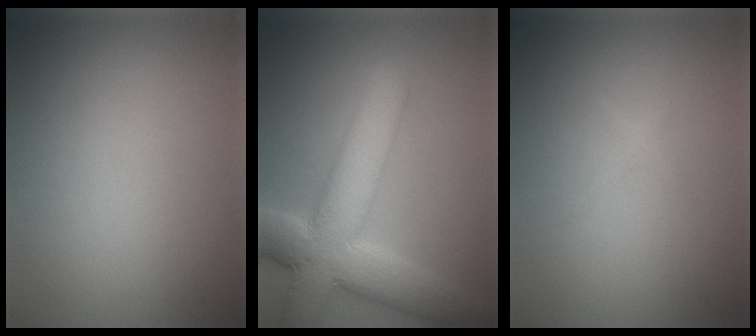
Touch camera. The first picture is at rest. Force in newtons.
{"total": 10.1, "press": 10.1, "slide": 0.7}
{"total": 0.6, "press": 0.6, "slide": 0.1}